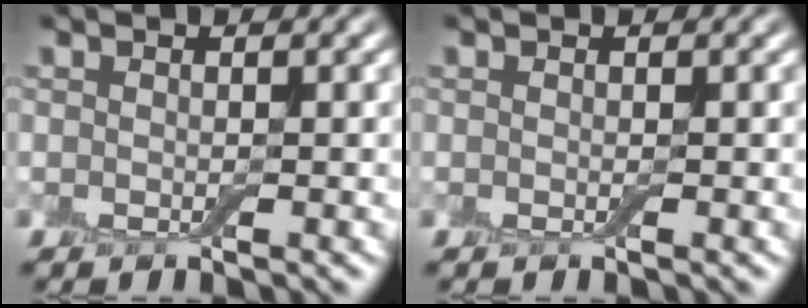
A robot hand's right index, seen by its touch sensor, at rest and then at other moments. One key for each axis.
{"total": 0.0}